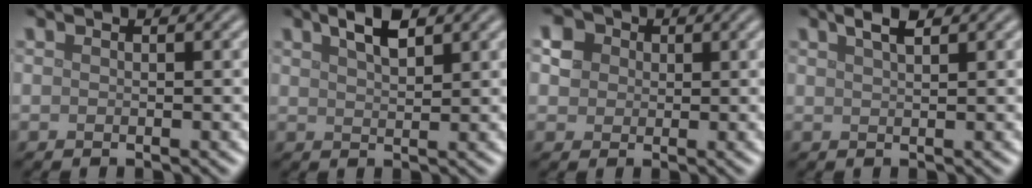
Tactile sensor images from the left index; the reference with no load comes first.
{"total": 2.8, "force": [1.9, 0.8, 1.9], "torque": [-0.035, 0.006, 0.034]}
{"total": 2.8, "force": [0.8, 2.4, 1.0], "torque": [-0.025, 0.005, 0.019]}
{"total": 2.1, "force": [1.4, 0.5, 1.4], "torque": [-0.017, 0.006, 0.021]}